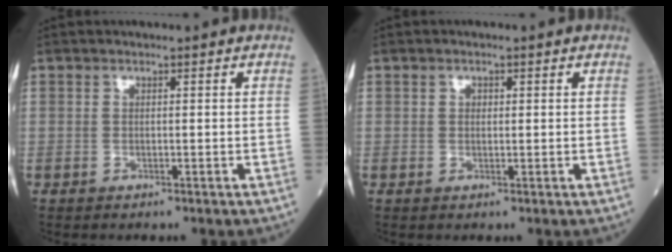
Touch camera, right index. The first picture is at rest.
{"total": 1.0, "force": [0.4, 0.7, 0.6], "torque": [-0.009, -0.001, 0.006]}